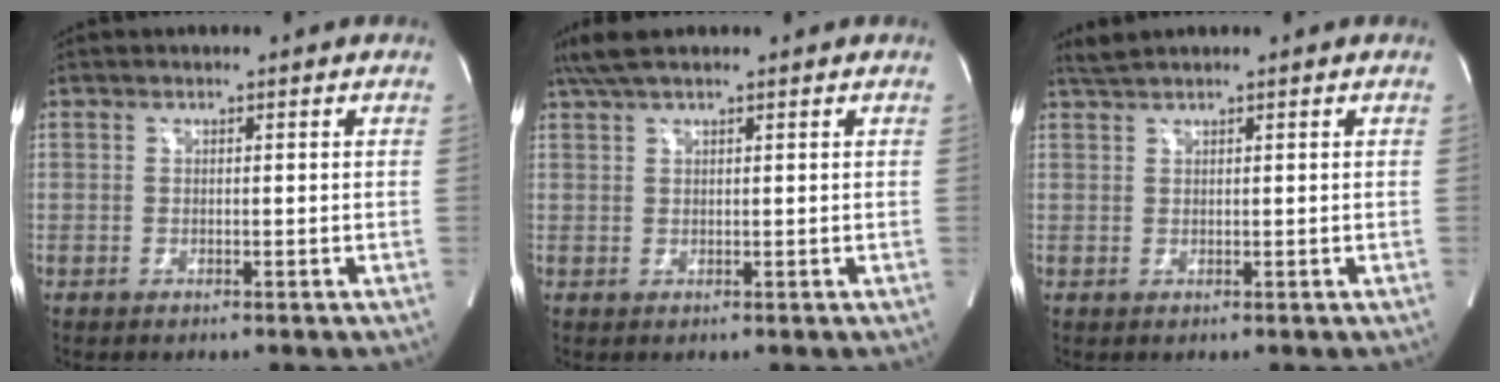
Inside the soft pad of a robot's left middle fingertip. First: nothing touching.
{"total": 5.2, "force": [4.1, 0.9, 3.1], "torque": [-0.065, 0.031, 0.076]}
{"total": 1.8, "force": [1.7, -0.3, 0.6], "torque": [-0.019, 0.013, 0.038]}